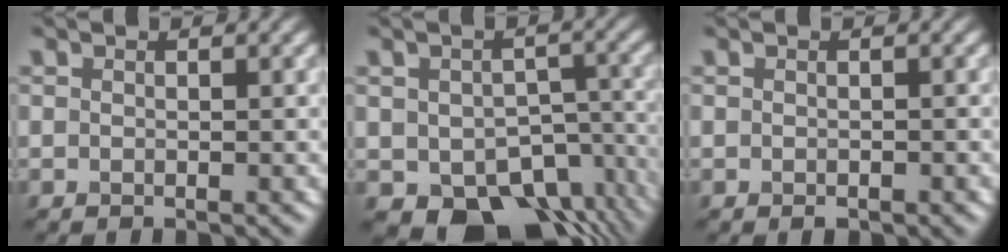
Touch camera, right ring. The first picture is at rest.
{"total": 10.1, "force": [-5.1, 6.3, 6.0], "torque": [-0.085, -0.035, -0.063]}
{"total": 0.9, "force": [-0.5, 0.3, 0.6], "torque": [-0.008, -0.002, -0.007]}